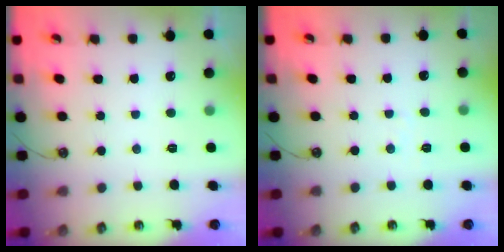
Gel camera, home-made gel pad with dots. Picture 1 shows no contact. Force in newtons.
{"total": 3.5, "press": 3.4, "slide": 0.5}